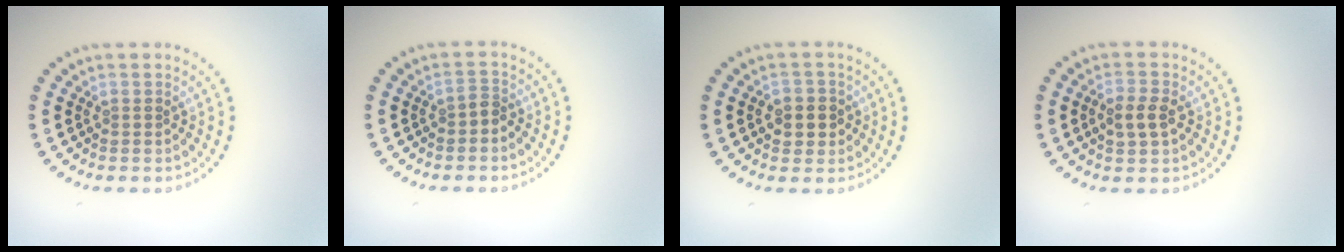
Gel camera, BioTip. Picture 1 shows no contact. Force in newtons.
{"total": 1.1, "press": 0.8, "slide": 0.7}
{"total": 2.6, "press": 2.5, "slide": 0.7}
{"total": 2.2, "press": 2.2, "slide": 0.3}